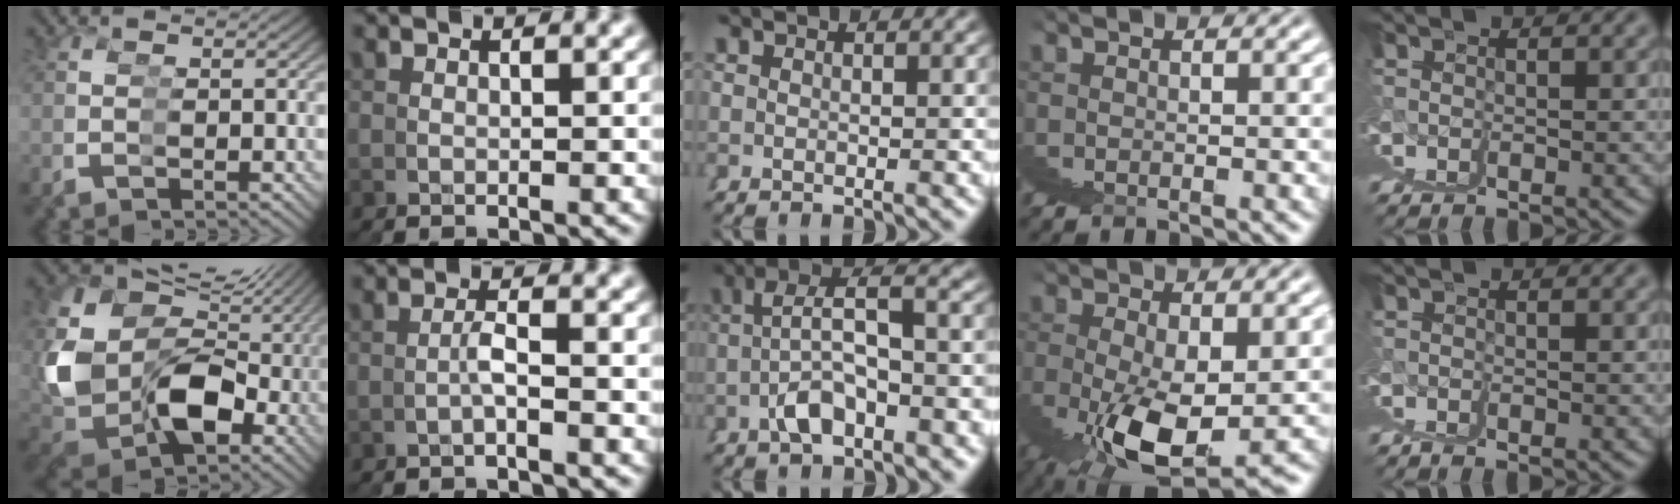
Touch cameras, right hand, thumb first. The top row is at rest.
{"thumb": {"total": 16.7, "force": [1.5, 11.7, 11.8], "torque": [-0.250, -0.022, 0.041]}, "index": {"total": 1.1, "force": [-0.8, -0.8, 0.2], "torque": [0.000, 0.008, -0.017]}, "middle": {"total": 6.6, "force": [0.3, 2.6, 6.1], "torque": [-0.084, 0.006, 0.008]}, "ring": {"total": 4.9, "force": [-1.9, -0.5, 4.5], "torque": [-0.052, 0.012, -0.029]}, "little": {"total": 1.6, "force": [0.3, -1.6, -0.3], "torque": [0.016, 0.010, 0.003]}}